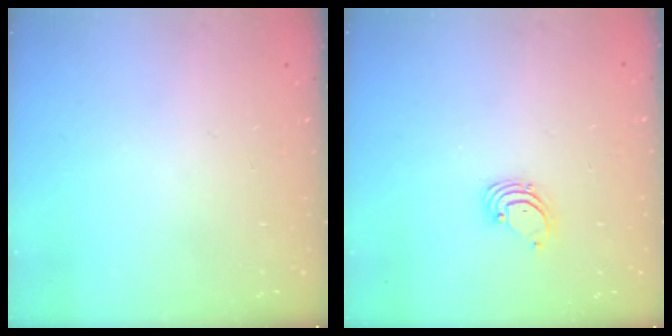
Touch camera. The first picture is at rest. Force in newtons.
{"total": 1.5, "press": 1.5, "slide": 0.1}